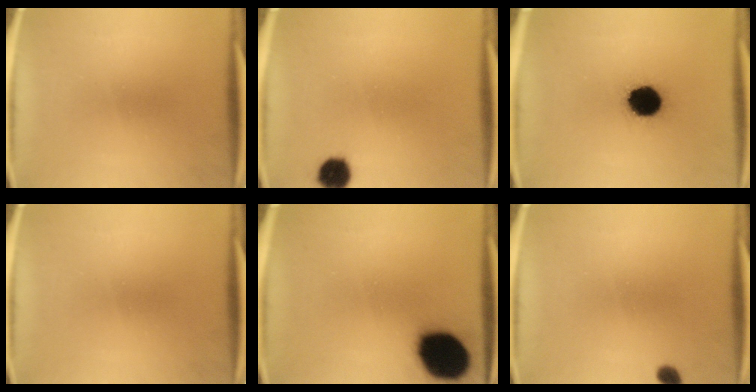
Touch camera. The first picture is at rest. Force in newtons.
{"total": 5.2}
{"total": 12.4}
{"total": 0.0}
{"total": 19.0}
{"total": 1.7}